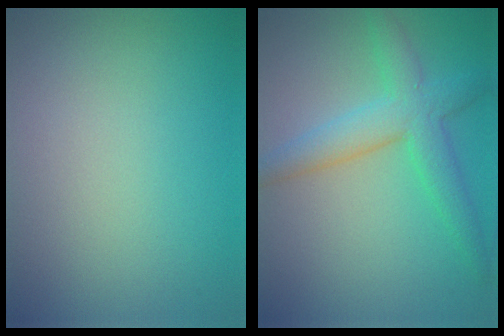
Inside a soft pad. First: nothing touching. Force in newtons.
{"total": 4.5, "press": 4.5, "slide": 0.1}